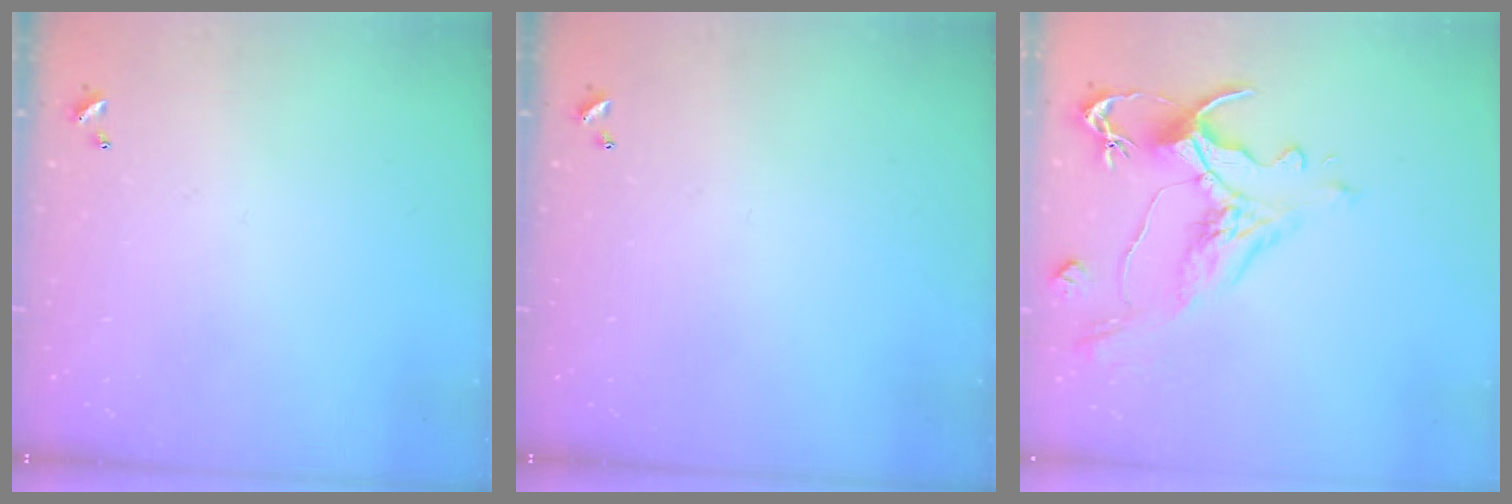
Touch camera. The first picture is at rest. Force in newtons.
{"total": 0.0}
{"total": 1.5, "press": 0.1, "slide": 1.5}